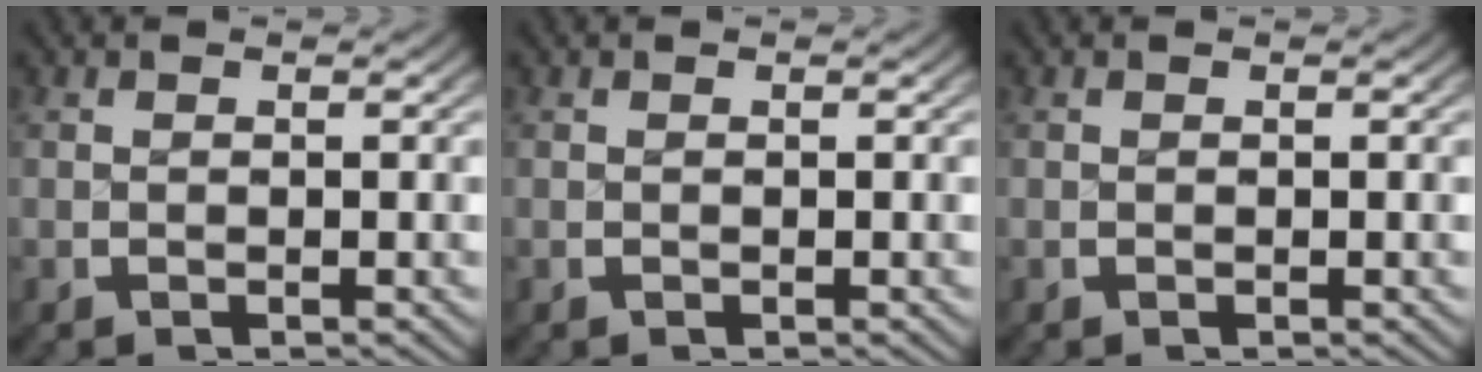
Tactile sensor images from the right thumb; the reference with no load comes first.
{"total": 0.0}
{"total": 0.0}